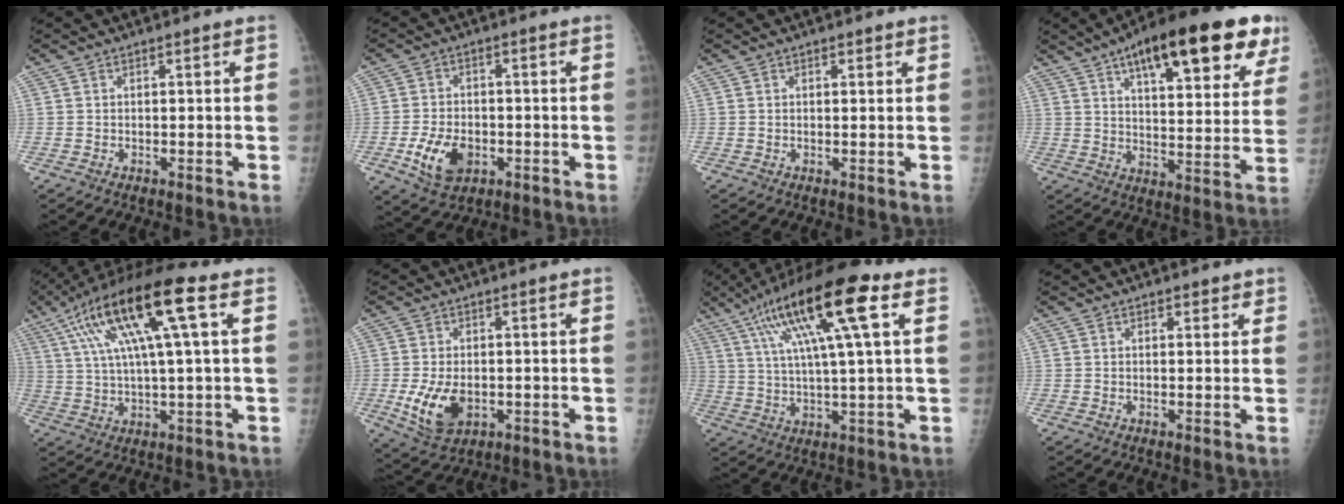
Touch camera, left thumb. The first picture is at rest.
{"total": 8.5, "force": [-3.0, 5.6, 5.7], "torque": [-0.095, 0.006, -0.047]}
{"total": 0.7, "force": [0.5, 0.5, 0.2], "torque": [0.005, -0.003, 0.003]}
{"total": 25.3, "force": [13.7, 8.5, 19.4], "torque": [-0.250, -0.018, 0.196]}
{"total": 18.4, "force": [6.5, 3.3, 16.8], "torque": [-0.322, 0.018, 0.110]}
{"total": 9.0, "force": [-2.0, 5.7, 6.6], "torque": [-0.120, -0.006, -0.022]}
{"total": 18.8, "force": [7.5, 3.1, 16.9], "torque": [-0.306, 0.006, 0.122]}
{"total": 1.5, "force": [0.9, 1.0, 0.5], "torque": [0.012, -0.004, 0.007]}